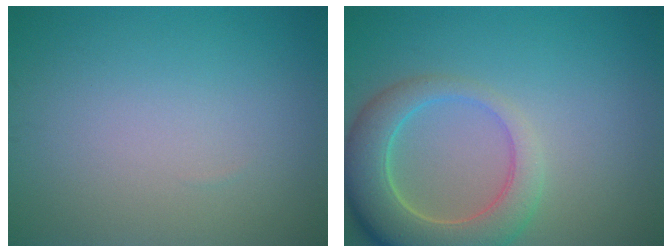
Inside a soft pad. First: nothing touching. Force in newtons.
{"total": 6.8, "press": 6.7, "slide": 0.9}